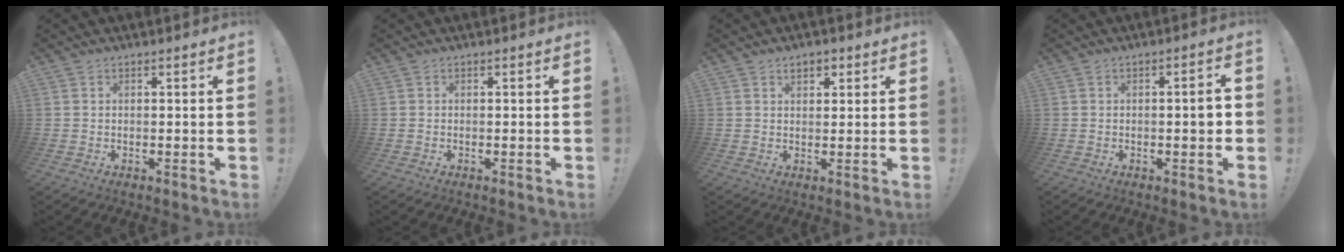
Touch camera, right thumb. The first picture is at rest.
{"total": 0.0}
{"total": 3.3, "force": [1.7, 2.0, 1.9], "torque": [-0.026, -0.002, 0.029]}
{"total": 3.3, "force": [-0.7, 0.5, 3.1], "torque": [-0.042, 0.004, -0.017]}